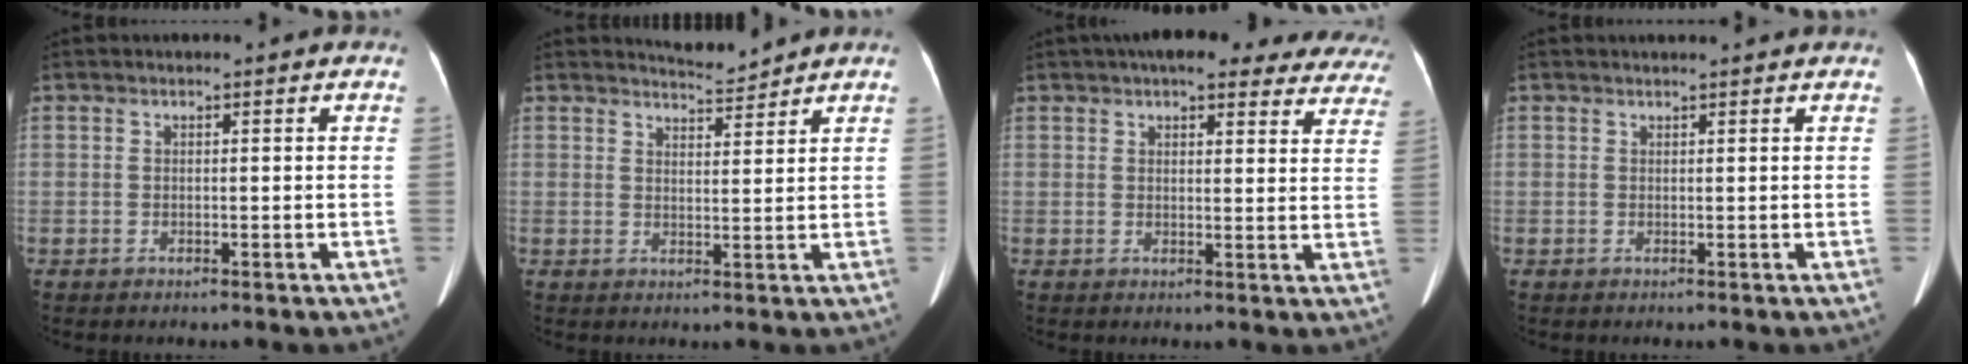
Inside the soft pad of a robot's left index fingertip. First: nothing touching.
{"total": 3.0, "force": [2.9, -0.3, -0.3], "torque": [-0.003, -0.008, 0.052]}
{"total": 20.4, "force": [17.6, 5.7, 8.5], "torque": [-0.094, 0.013, 0.190]}
{"total": 1.8, "force": [1.7, -0.1, 0.5], "torque": [-0.007, 0.011, 0.020]}